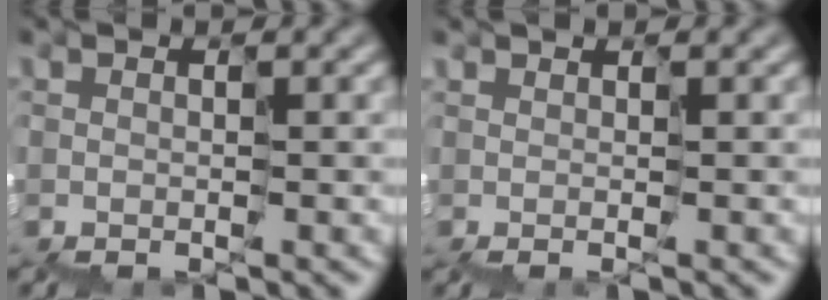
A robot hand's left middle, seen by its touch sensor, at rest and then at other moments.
{"total": 0.9, "force": [0.5, -0.6, 0.3], "torque": [-0.007, -0.001, 0.010]}